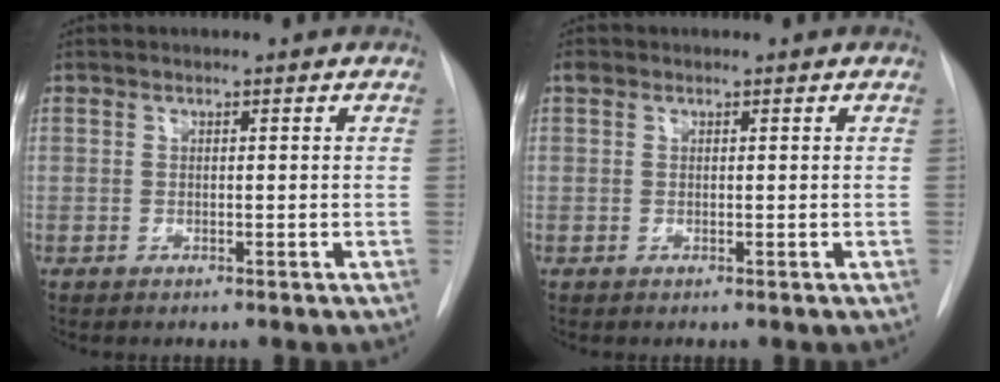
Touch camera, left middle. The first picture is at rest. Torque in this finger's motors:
{"motor_torque": [-0.03, 0.03, -0.05, 0.00]}